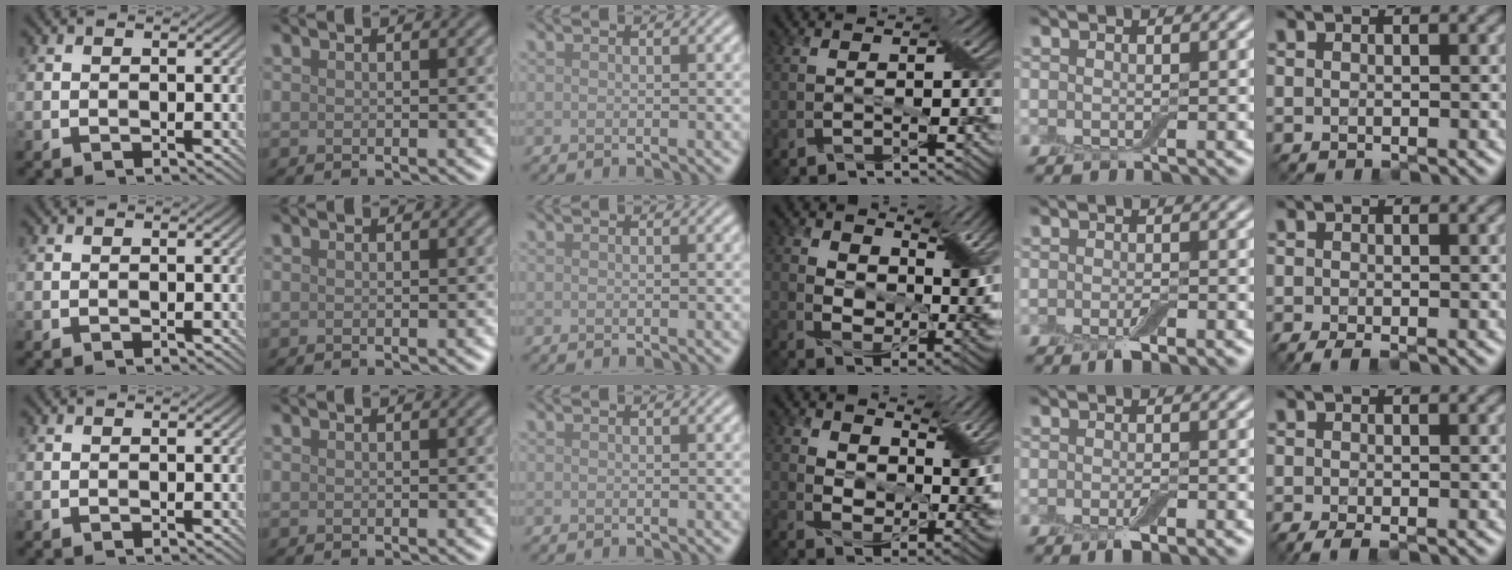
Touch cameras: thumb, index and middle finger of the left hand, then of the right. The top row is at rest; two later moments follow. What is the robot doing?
{"motion": "squeeze", "object": "air blower"}